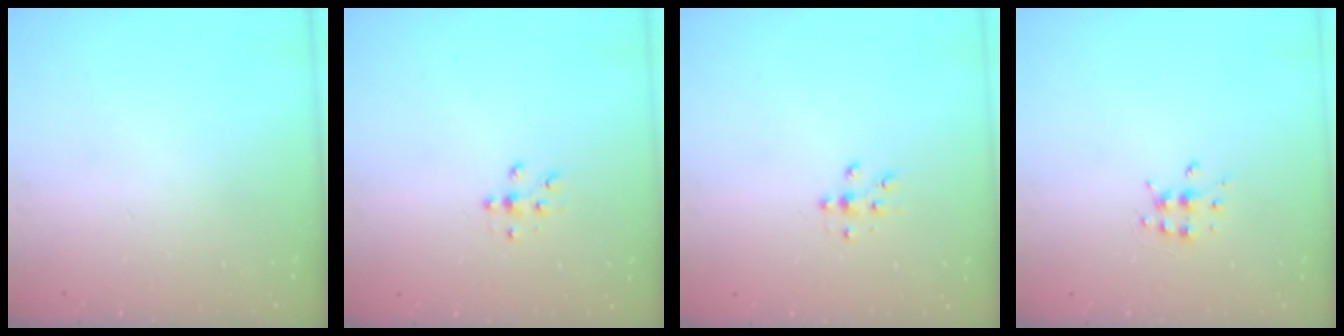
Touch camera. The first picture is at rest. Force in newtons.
{"total": 5.8, "press": 5.6, "slide": 1.5}
{"total": 5.8, "press": 5.6, "slide": 1.5}
{"total": 5.4, "press": 5.4, "slide": 0.5}